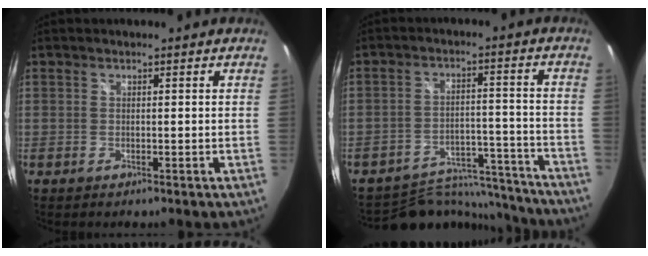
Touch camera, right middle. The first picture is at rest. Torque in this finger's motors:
{"motor_torque": [-0.65, -0.72, -0.05, -0.05]}